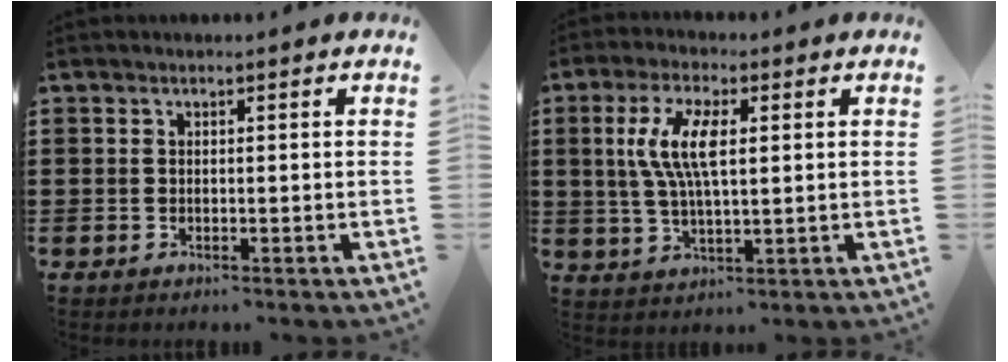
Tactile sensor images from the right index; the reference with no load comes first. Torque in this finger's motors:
{"motor_torque": [0.73, -0.20, 0.78, 0.21]}